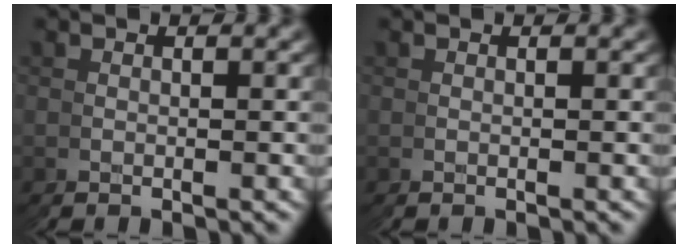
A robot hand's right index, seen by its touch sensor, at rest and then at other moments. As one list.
[{"total": 0.0}]